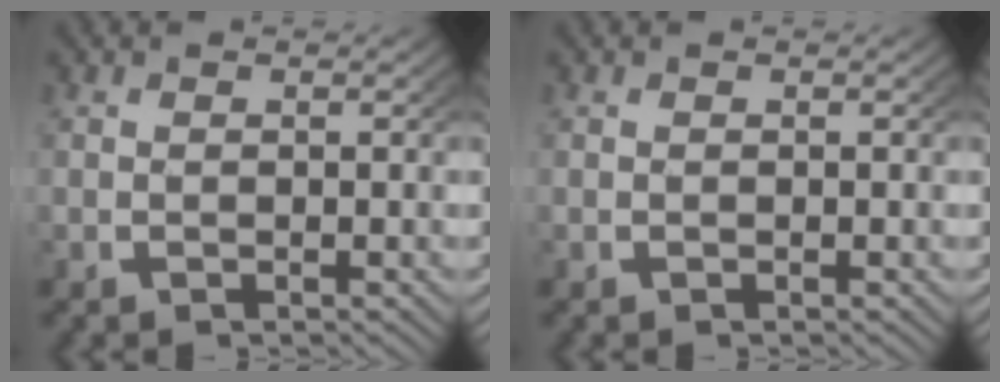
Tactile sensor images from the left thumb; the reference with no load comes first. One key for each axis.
{"total": 0.0}